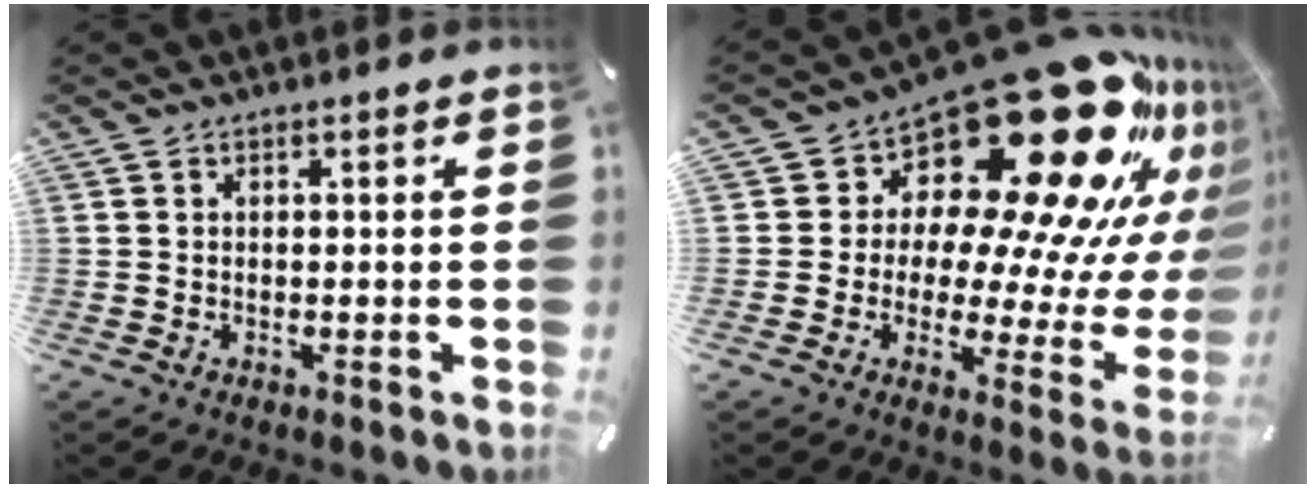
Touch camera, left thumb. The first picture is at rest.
{"total": 29.7, "force": [16.1, 14.8, 20.1], "torque": [-0.268, -0.158, 0.291]}